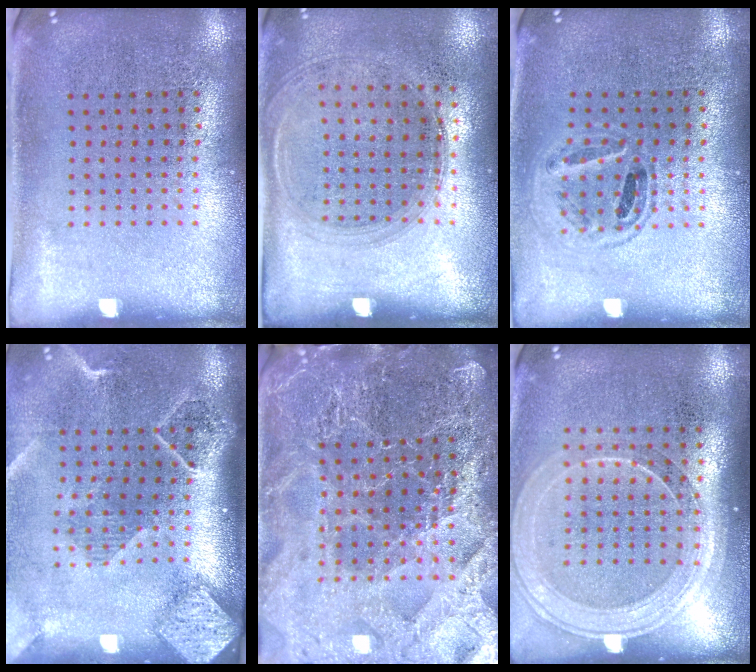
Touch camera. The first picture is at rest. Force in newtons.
{"total": 1.3, "press": 1.2, "slide": 0.5}
{"total": 0.9, "press": 0.9, "slide": 0.2}
{"total": 2.6, "press": 2.0, "slide": 1.6}
{"total": 4.5, "press": 4.2, "slide": 1.5}
{"total": 1.7, "press": 1.5, "slide": 0.6}